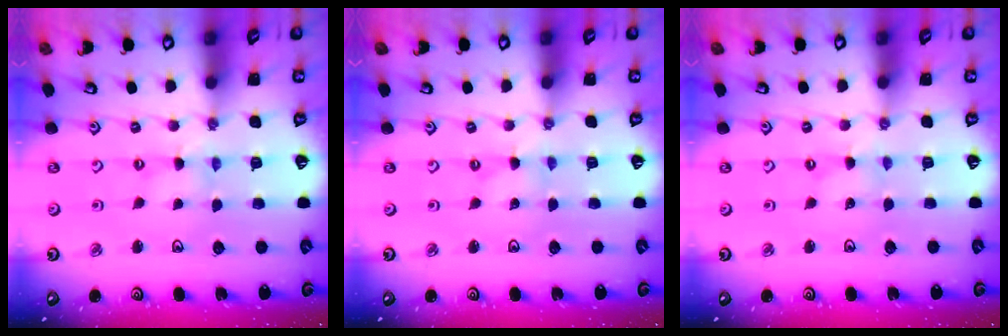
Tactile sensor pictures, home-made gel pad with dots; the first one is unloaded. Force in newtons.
{"total": 0.0}
{"total": 0.0}